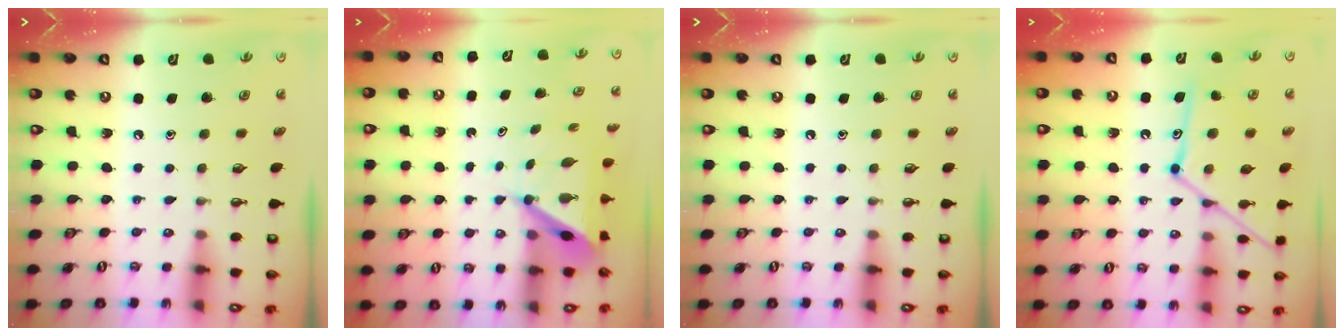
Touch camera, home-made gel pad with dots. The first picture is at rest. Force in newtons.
{"total": 6.3, "press": 6.3, "slide": 0.6}
{"total": 0.0}
{"total": 15.4, "press": 15.3, "slide": 1.1}